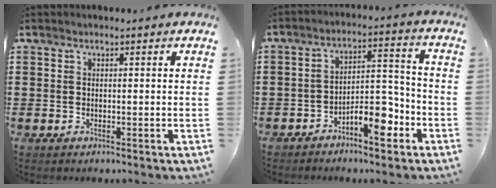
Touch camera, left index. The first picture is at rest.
{"total": 7.5, "force": [-4.6, 2.8, 5.1], "torque": [-0.080, 0.020, -0.081]}